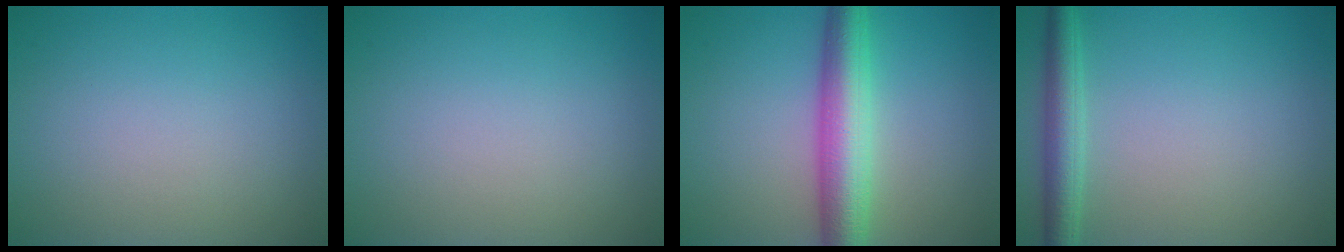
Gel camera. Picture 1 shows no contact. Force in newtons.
{"total": 0.0}
{"total": 6.4, "press": 6.4, "slide": 0.0}
{"total": 3.1, "press": 3.1, "slide": 0.1}